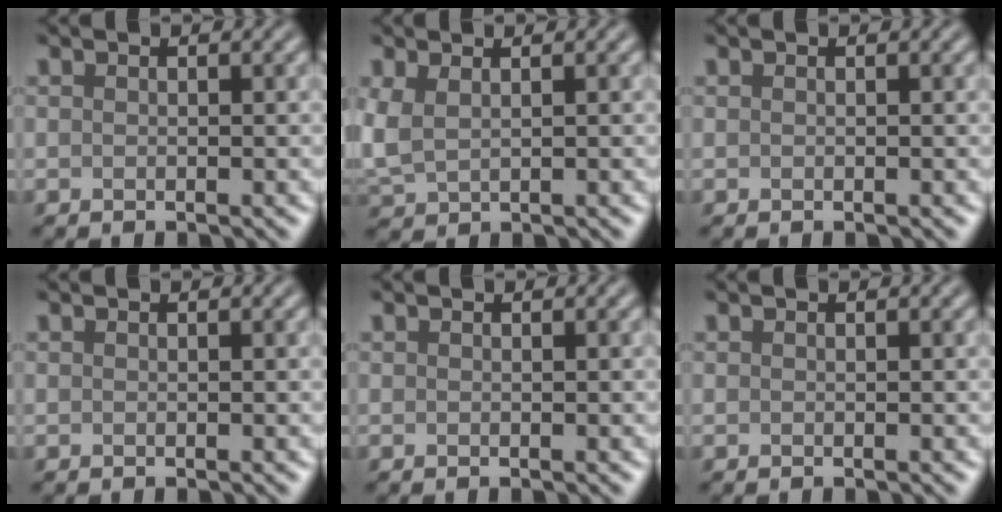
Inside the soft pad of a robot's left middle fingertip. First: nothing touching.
{"total": 2.8, "force": [0.9, 1.6, 2.0], "torque": [-0.062, 0.000, 0.023]}
{"total": 0.0}
{"total": 0.0}
{"total": 0.0}
{"total": 0.0}